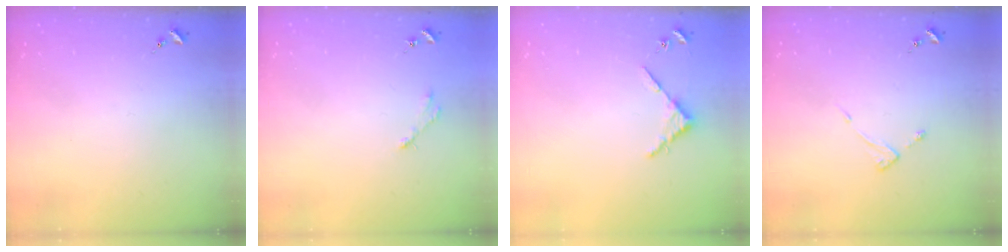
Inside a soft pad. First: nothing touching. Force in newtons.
{"total": 2.5, "press": 2.5, "slide": 0.3}
{"total": 3.4, "press": 3.4, "slide": 0.4}
{"total": 2.6, "press": 2.6, "slide": 0.3}